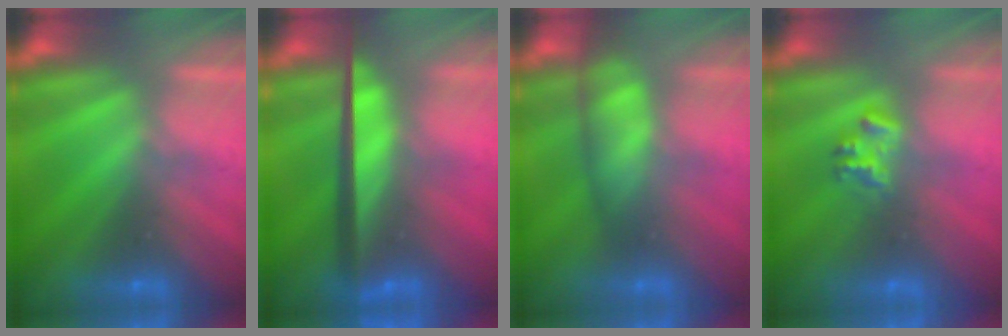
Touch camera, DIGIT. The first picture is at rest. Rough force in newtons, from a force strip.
{"total": 7.8}
{"total": 4.9}
{"total": 2.2}